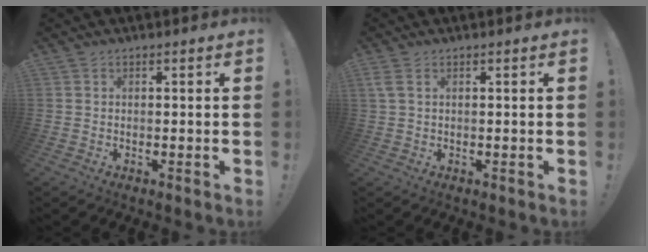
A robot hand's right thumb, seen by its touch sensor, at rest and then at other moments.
{"total": 2.4, "force": [1.1, 0.8, 1.9], "torque": [-0.040, 0.002, 0.021]}